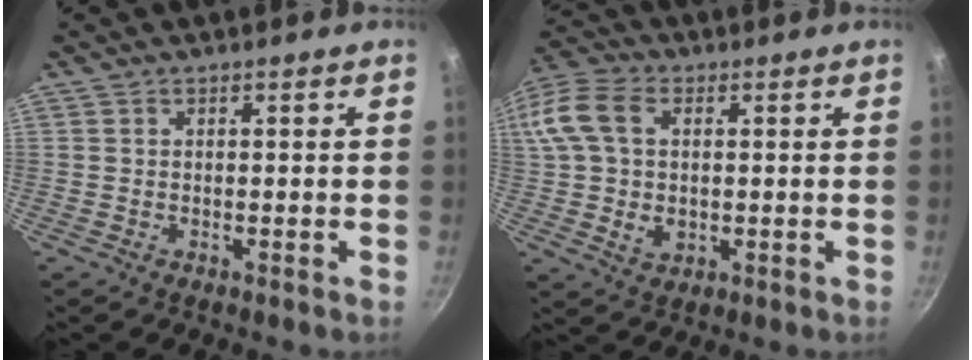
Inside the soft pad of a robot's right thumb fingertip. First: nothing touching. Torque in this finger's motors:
{"motor_torque": [0.23, 1.56, 0.49, -0.25, 0.13]}